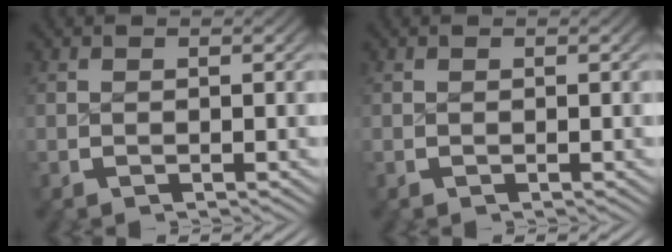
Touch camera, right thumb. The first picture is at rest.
{"total": 0.0}